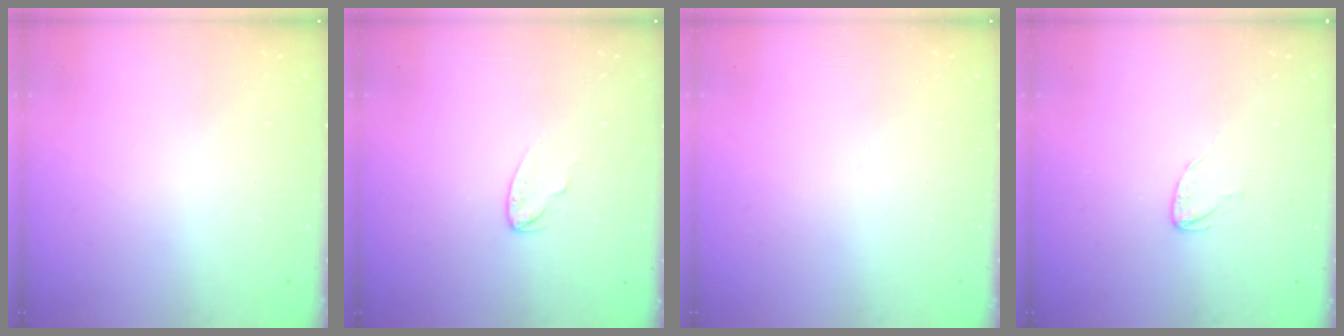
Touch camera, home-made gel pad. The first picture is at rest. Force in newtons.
{"total": 3.7, "press": 3.7, "slide": 0.4}
{"total": 0.0}
{"total": 3.3, "press": 3.3, "slide": 0.2}